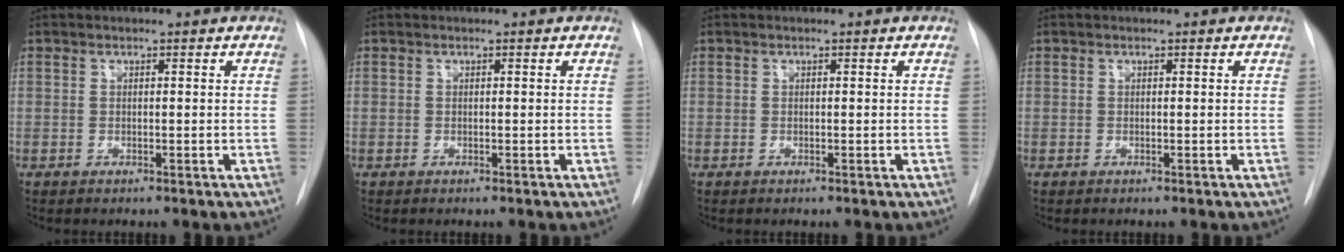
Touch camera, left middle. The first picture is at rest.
{"total": 0.0}
{"total": 0.0}
{"total": 0.0}